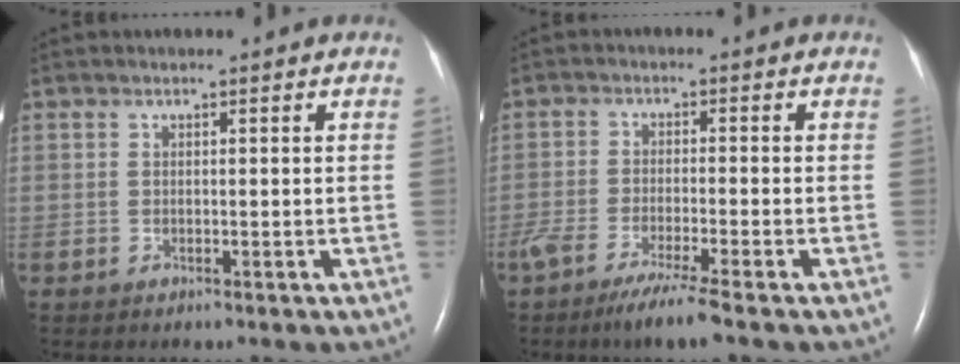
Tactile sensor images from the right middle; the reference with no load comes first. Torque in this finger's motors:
{"motor_torque": [0.88, -0.95, 0.40, 0.10]}